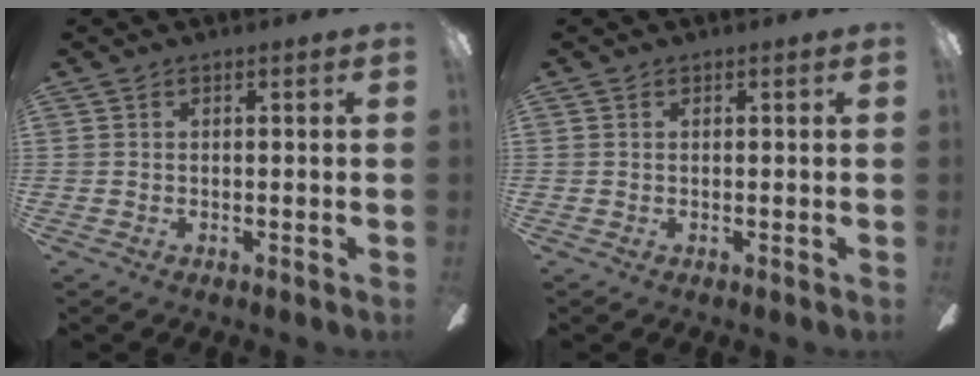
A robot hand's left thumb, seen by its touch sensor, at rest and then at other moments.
{"total": 0.0}